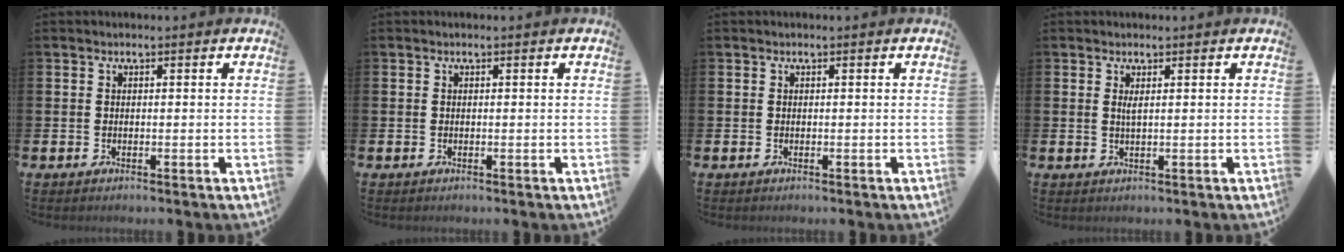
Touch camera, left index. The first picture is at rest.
{"total": 0.0}
{"total": 0.0}
{"total": 1.0, "force": [0.6, 0.1, 0.8], "torque": [-0.015, 0.001, 0.010]}